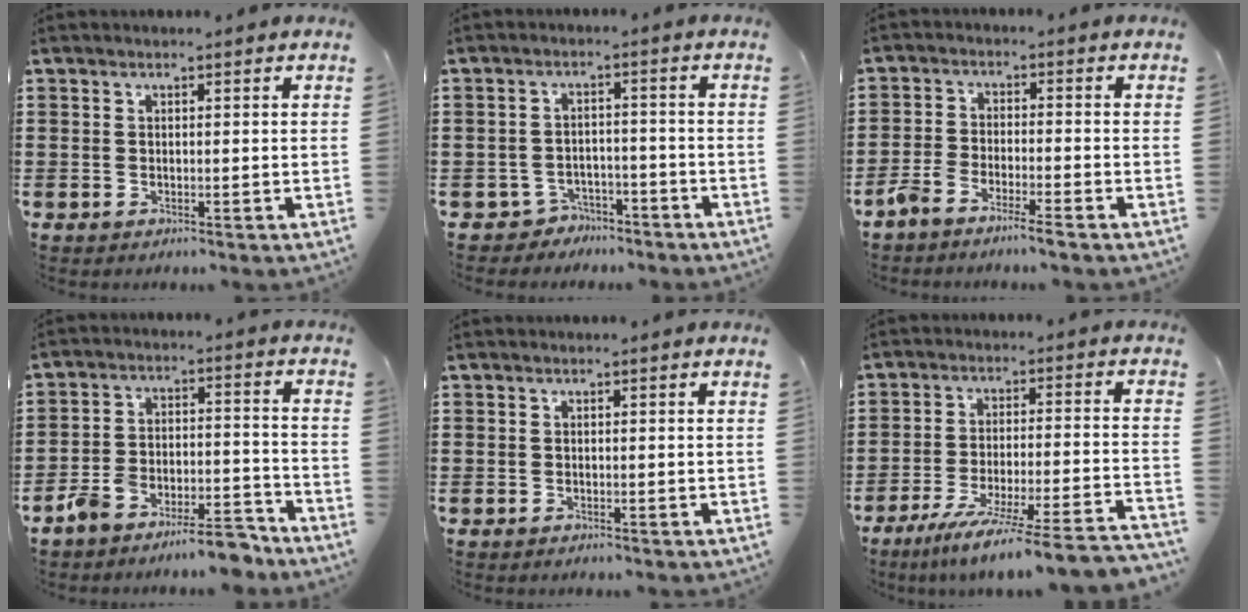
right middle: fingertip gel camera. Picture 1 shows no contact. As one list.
[{"total": 3.2, "force": [-3.1, 1.0, 0.0], "torque": [-0.010, 0.005, -0.067]}, {"total": 3.7, "force": [-3.4, -0.1, 1.4], "torque": [-0.046, -0.007, -0.073]}, {"total": 7.6, "force": [-7.2, 0.9, 2.2], "torque": [-0.034, 0.019, -0.136]}, {"total": 0.0}, {"total": 8.4, "force": [-7.2, -0.9, 4.2], "torque": [-0.064, -0.011, -0.139]}]